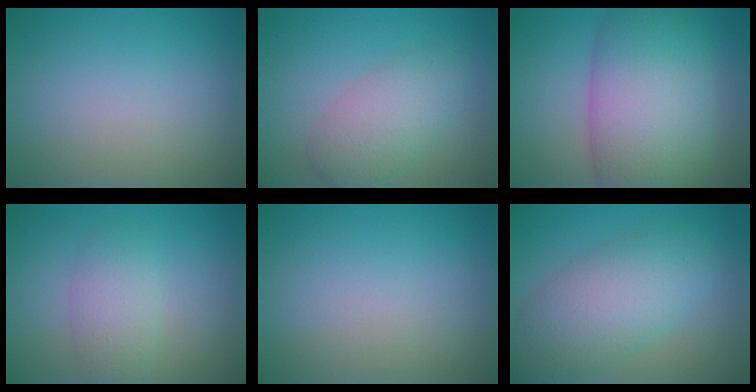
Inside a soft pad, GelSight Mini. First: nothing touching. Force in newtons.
{"total": 4.2, "press": 4.2, "slide": 0.2}
{"total": 11.2, "press": 11.2, "slide": 0.3}
{"total": 2.8, "press": 2.8, "slide": 0.1}
{"total": 0.0}
{"total": 7.1, "press": 7.1, "slide": 0.2}